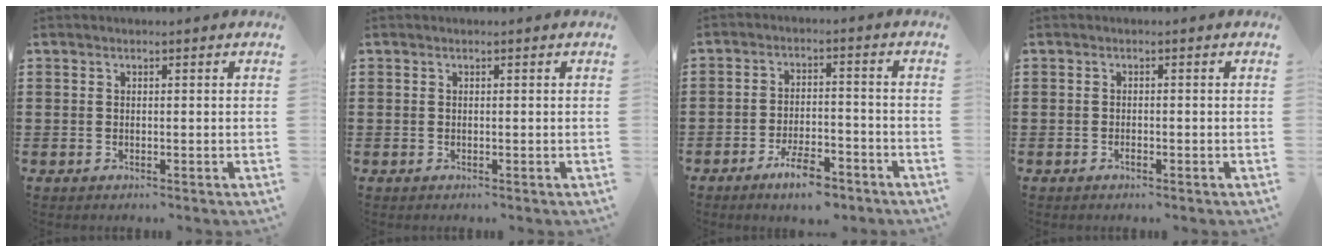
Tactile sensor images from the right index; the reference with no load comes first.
{"total": 0.0}
{"total": 6.4, "force": [-4.8, 1.7, 3.8], "torque": [-0.072, 0.007, -0.087]}
{"total": 0.7, "force": [-0.5, 0.2, 0.4], "torque": [-0.011, -0.002, -0.008]}